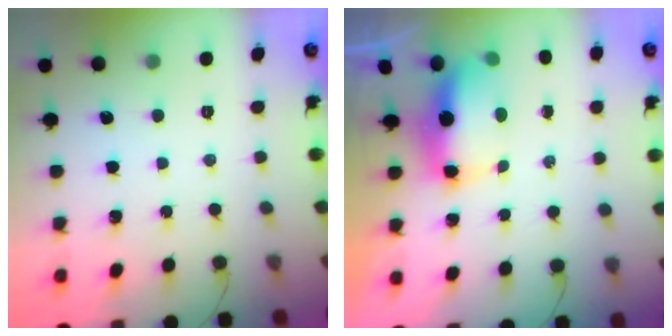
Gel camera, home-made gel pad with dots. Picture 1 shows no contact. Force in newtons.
{"total": 9.1, "press": 8.0, "slide": 4.3}